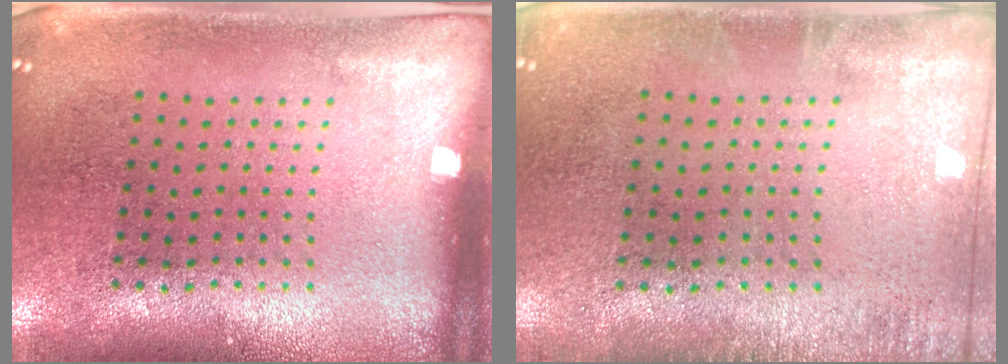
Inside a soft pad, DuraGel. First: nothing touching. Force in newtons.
{"total": 1.2, "press": 1.1, "slide": 0.2}